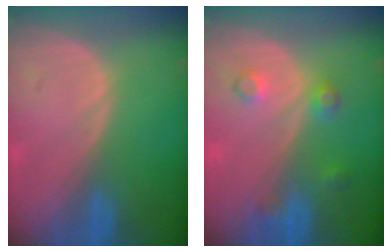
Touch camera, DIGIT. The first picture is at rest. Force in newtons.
{"total": 3.7, "press": 3.4, "slide": 1.6}